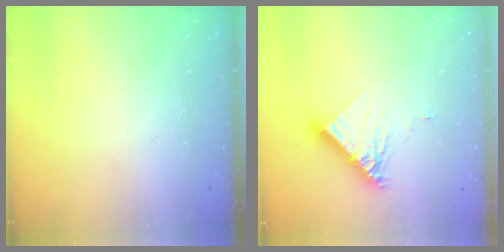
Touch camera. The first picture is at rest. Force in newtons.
{"total": 11.8, "press": 11.7, "slide": 1.0}